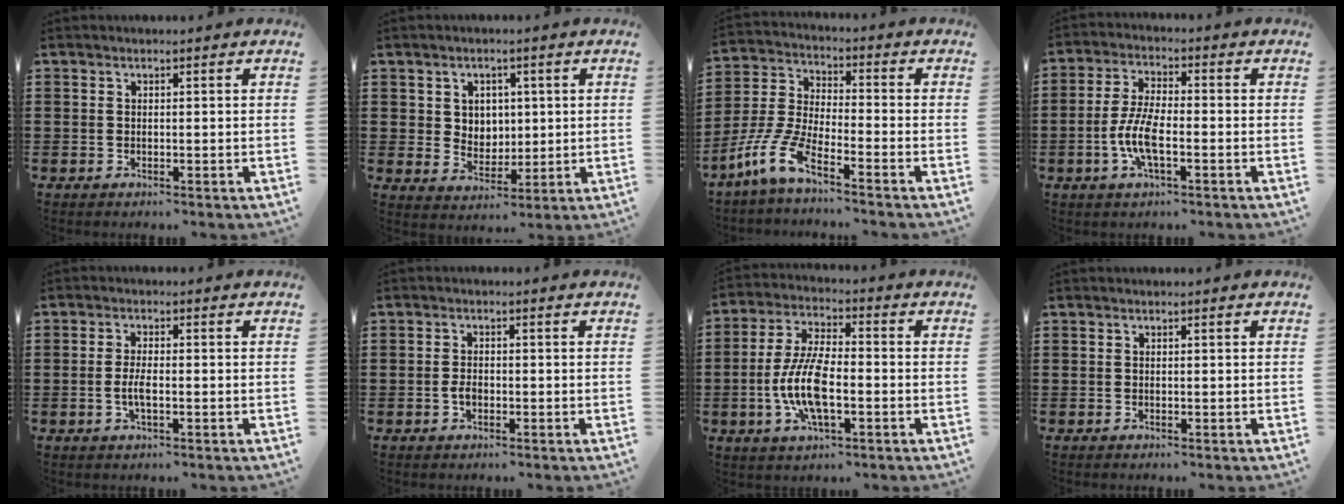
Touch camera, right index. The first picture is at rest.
{"total": 4.1, "force": [1.6, 3.7, 0.7], "torque": [-0.024, 0.007, 0.027]}
{"total": 7.3, "force": [-5.7, 1.2, 4.5], "torque": [-0.132, -0.016, -0.119]}
{"total": 6.8, "force": [-2.0, 2.2, 6.1], "torque": [-0.144, -0.009, -0.045]}
{"total": 2.9, "force": [-0.6, 0.8, 2.8], "torque": [-0.057, -0.001, -0.014]}
{"total": 1.8, "force": [-0.7, 1.0, 1.4], "torque": [-0.036, -0.003, -0.015]}
{"total": 9.9, "force": [-2.3, 3.7, 8.9], "torque": [-0.203, -0.012, -0.049]}
{"total": 0.0}